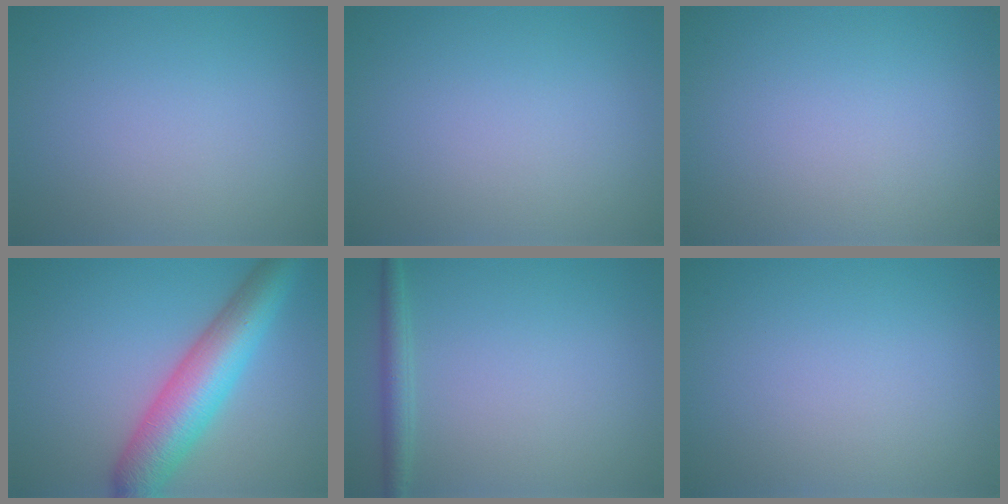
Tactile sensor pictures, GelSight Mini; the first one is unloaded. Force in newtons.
{"total": 0.0}
{"total": 0.0}
{"total": 7.9, "press": 7.9, "slide": 0.3}
{"total": 1.9, "press": 1.9, "slide": 0.1}
{"total": 0.0}